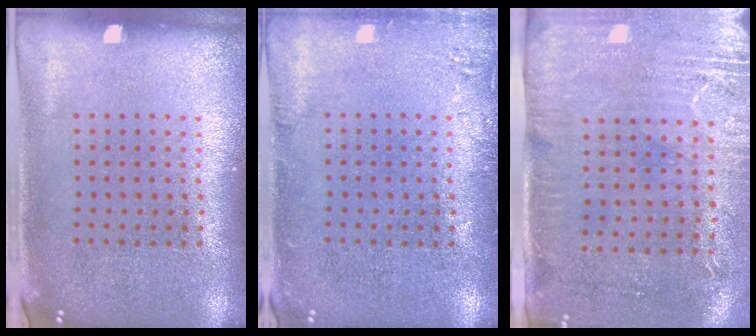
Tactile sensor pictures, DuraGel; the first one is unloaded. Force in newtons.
{"total": 1.5, "press": 1.4, "slide": 0.3}
{"total": 3.0, "press": 2.4, "slide": 1.7}